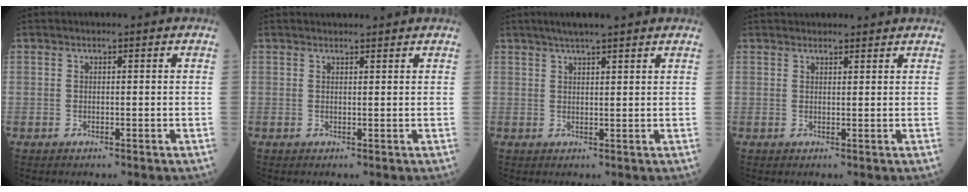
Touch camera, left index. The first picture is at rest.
{"total": 3.3, "force": [3.2, 0.3, 0.7], "torque": [-0.010, 0.021, 0.042]}
{"total": 6.3, "force": [5.1, 0.3, 3.7], "torque": [-0.055, 0.028, 0.076]}
{"total": 4.9, "force": [4.6, 1.1, 0.9], "torque": [-0.005, 0.030, 0.056]}